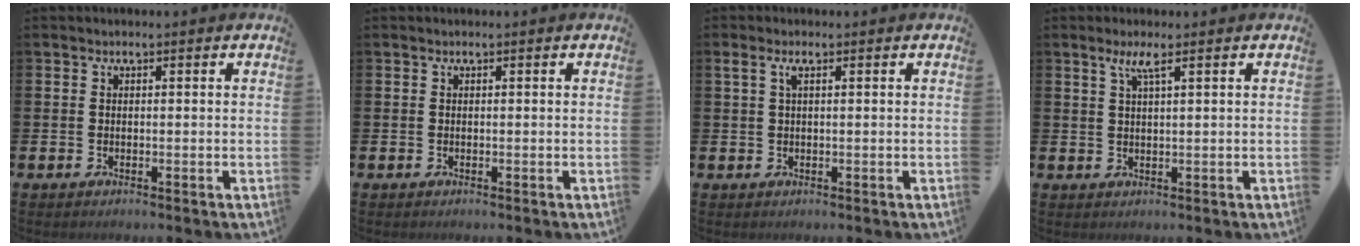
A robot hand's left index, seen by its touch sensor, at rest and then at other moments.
{"total": 0.0}
{"total": 1.6, "force": [0.6, 0.4, 1.4], "torque": [-0.027, 0.005, 0.008]}
{"total": 2.4, "force": [1.5, 0.2, 1.9], "torque": [-0.045, 0.006, 0.027]}